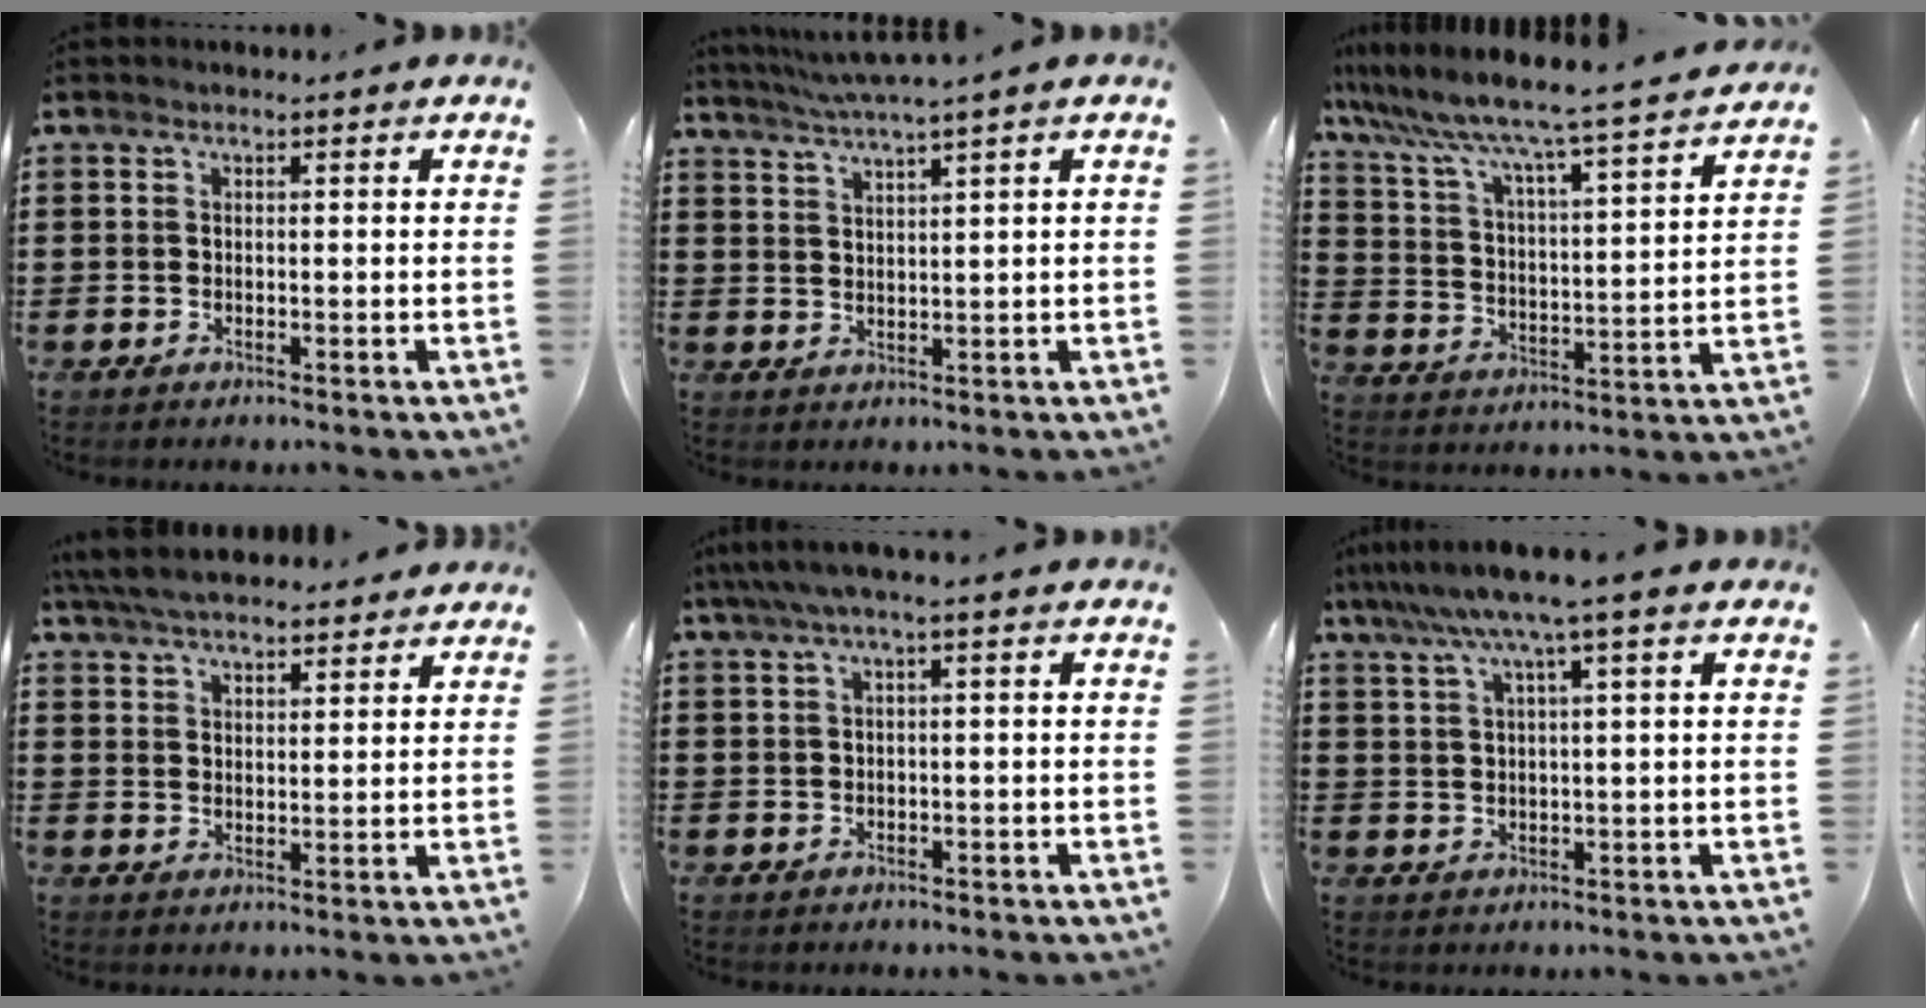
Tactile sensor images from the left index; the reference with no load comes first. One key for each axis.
{"total": 2.9, "fx": 2.2, "fy": -0.9, "fz": 1.6, "tx": -0.035, "ty": -0.010, "tz": 0.036}
{"total": 5.7, "fx": 5.3, "fy": -0.8, "fz": 2.0, "tx": -0.066, "ty": -0.055, "tz": 0.078}
{"total": 5.4, "fx": 5.1, "fy": 0.9, "fz": 1.5, "tx": -0.045, "ty": -0.010, "tz": 0.096}
{"total": 2.1, "fx": -0.3, "fy": 0.2, "fz": 2.1, "tx": -0.035, "ty": -0.001, "tz": -0.008}
{"total": 6.4, "fx": 3.6, "fy": -0.5, "fz": 5.3, "tx": -0.110, "ty": -0.012, "tz": 0.059}